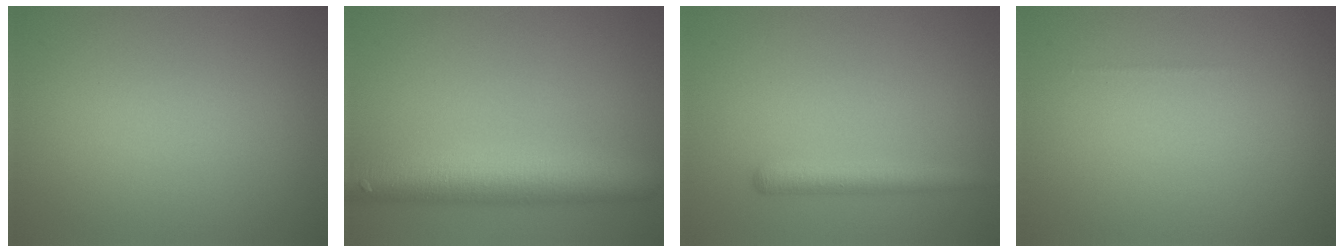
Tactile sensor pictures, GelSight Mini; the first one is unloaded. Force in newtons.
{"total": 7.6, "press": 7.6, "slide": 0.4}
{"total": 2.2, "press": 2.2, "slide": 0.1}
{"total": 0.0}